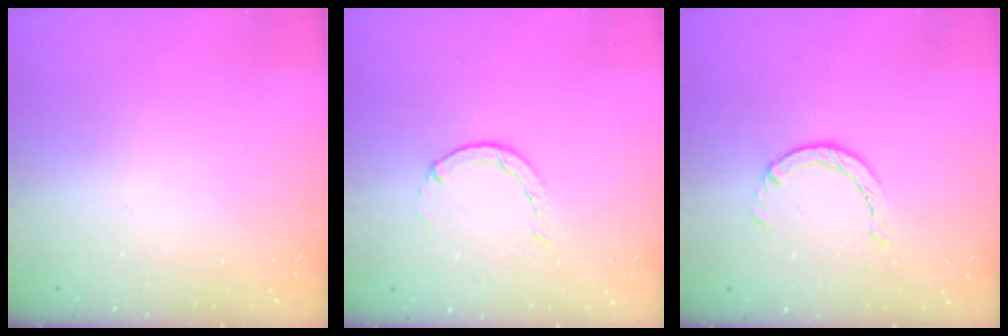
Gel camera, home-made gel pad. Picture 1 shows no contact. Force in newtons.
{"total": 1.3, "press": 1.2, "slide": 0.3}
{"total": 1.4, "press": 1.4, "slide": 0.3}